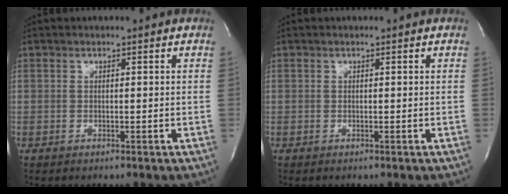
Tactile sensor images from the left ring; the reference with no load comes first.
{"total": 0.0}